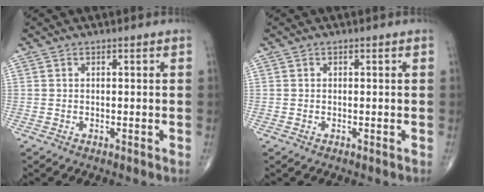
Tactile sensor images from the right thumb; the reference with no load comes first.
{"total": 0.0}